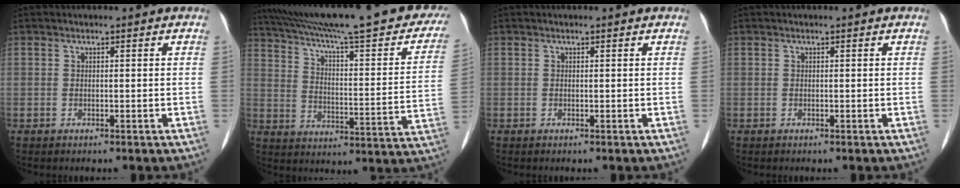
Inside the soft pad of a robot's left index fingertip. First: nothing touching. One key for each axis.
{"total": 31.3, "fx": 25.5, "fy": 4.1, "fz": 17.7, "tx": -0.263, "ty": -0.027, "tz": 0.332}
{"total": 0.0}
{"total": 0.0}